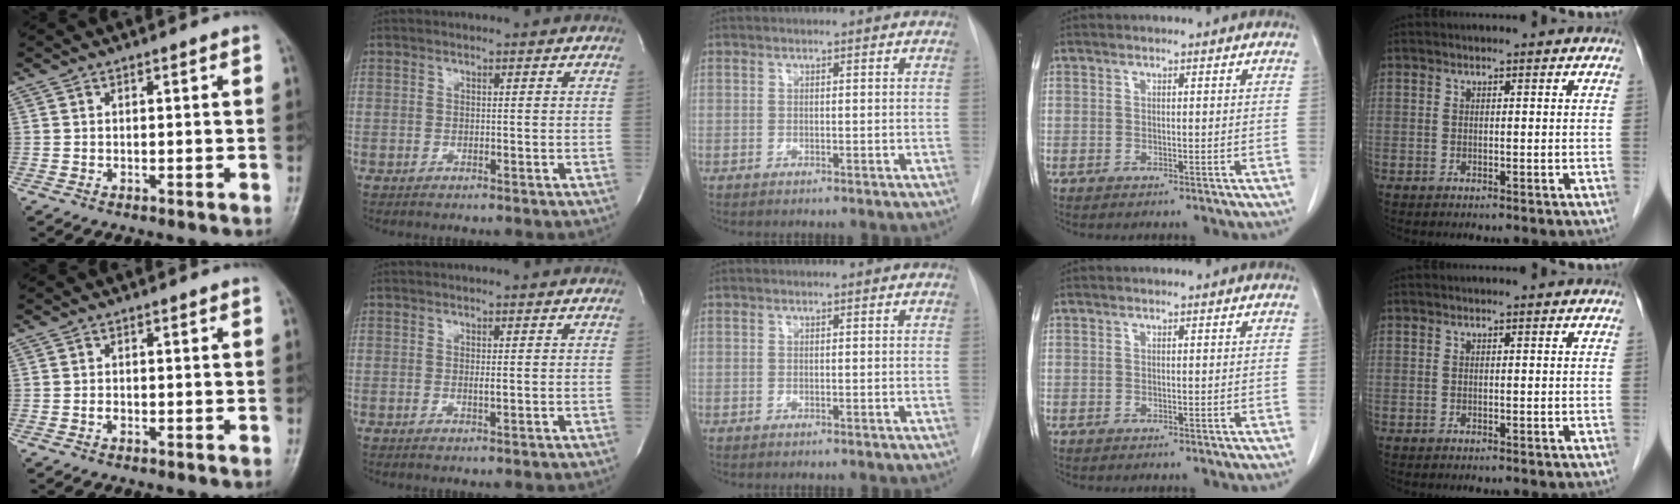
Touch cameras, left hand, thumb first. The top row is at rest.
{"thumb": {"total": 0.9, "force": [-0.3, 0.6, 0.5], "torque": [-0.004, 0.002, -0.006]}, "index": {"total": 0.8, "force": [0.0, 0.0, 0.8], "torque": [-0.020, -0.006, 0.000]}}